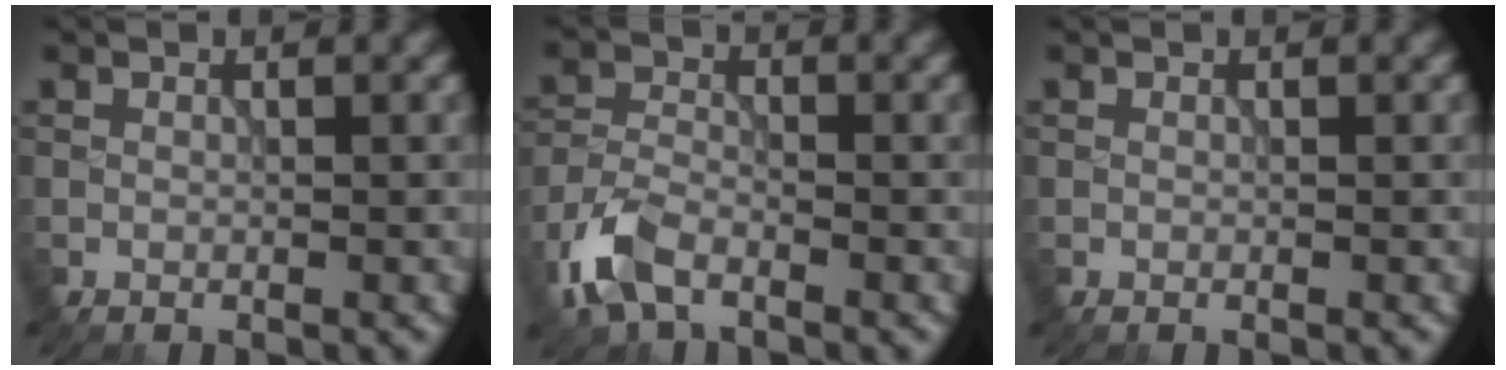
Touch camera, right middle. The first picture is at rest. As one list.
[{"total": 4.5, "force": [-2.9, 2.2, 2.7], "torque": [-0.064, -0.004, -0.071]}, {"total": 0.0}]